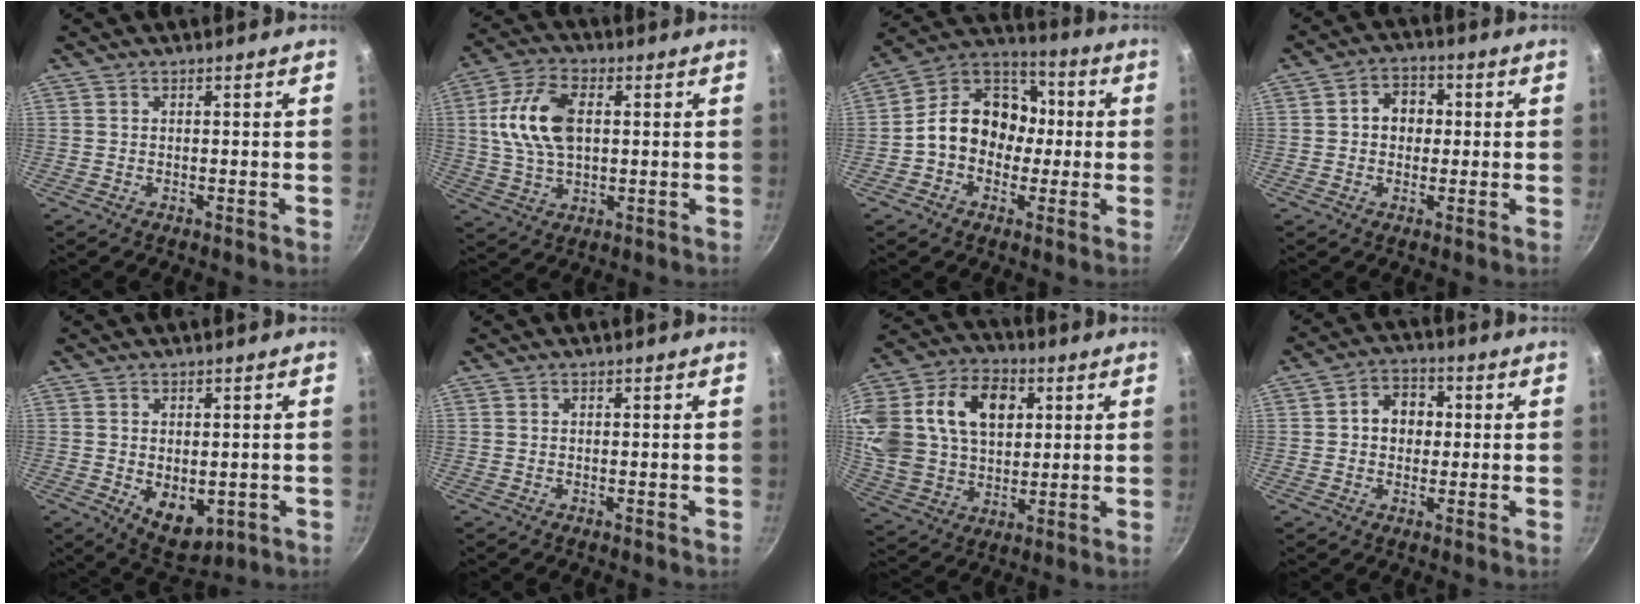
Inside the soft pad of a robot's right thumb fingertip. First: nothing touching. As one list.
[{"total": 12.8, "force": [2.0, 7.5, 10.1], "torque": [-0.184, 0.012, 0.031]}, {"total": 14.6, "force": [-0.8, 12.0, 8.3], "torque": [-0.083, 0.042, -0.037]}, {"total": 6.4, "force": [0.6, 5.2, 3.6], "torque": [-0.022, 0.011, 0.000]}, {"total": 7.7, "force": [-0.9, 5.0, 5.7], "torque": [-0.066, -0.013, 0.004]}, {"total": 0.0}, {"total": 27.8, "force": [8.1, 19.6, 17.9], "torque": [-0.376, 0.027, 0.144]}, {"total": 7.1, "force": [0.7, 5.7, 4.1], "torque": [-0.029, 0.010, 0.002]}]